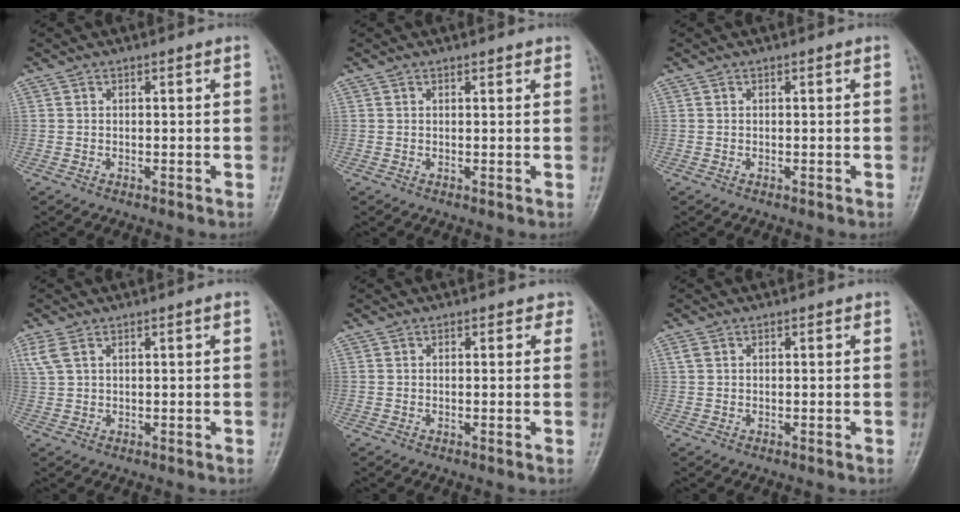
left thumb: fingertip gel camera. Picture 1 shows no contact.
{"total": 1.0, "force": [0.8, 0.3, 0.5], "torque": [-0.006, -0.002, 0.009]}
{"total": 0.0}
{"total": 3.9, "force": [1.9, 1.5, 3.0], "torque": [-0.074, 0.012, 0.046]}
{"total": 1.6, "force": [1.0, 1.0, 0.8], "torque": [0.009, -0.001, 0.005]}
{"total": 1.4, "force": [0.7, 0.9, 0.8], "torque": [-0.013, 0.003, 0.014]}